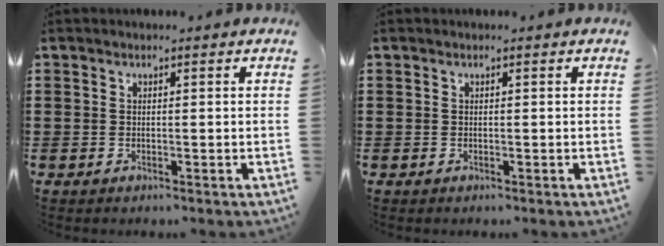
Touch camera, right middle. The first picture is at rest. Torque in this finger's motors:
{"motor_torque": [-0.20, -0.05, -0.01, -0.01]}